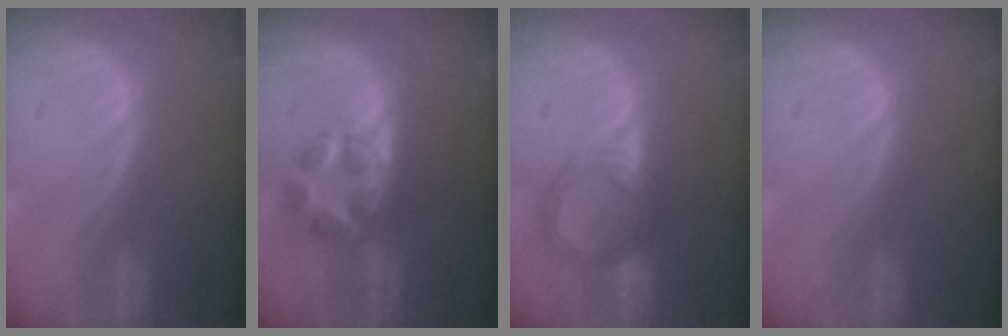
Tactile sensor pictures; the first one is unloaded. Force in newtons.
{"total": 6.2, "press": 5.5, "slide": 2.8}
{"total": 5.4, "press": 5.3, "slide": 0.9}
{"total": 0.0}